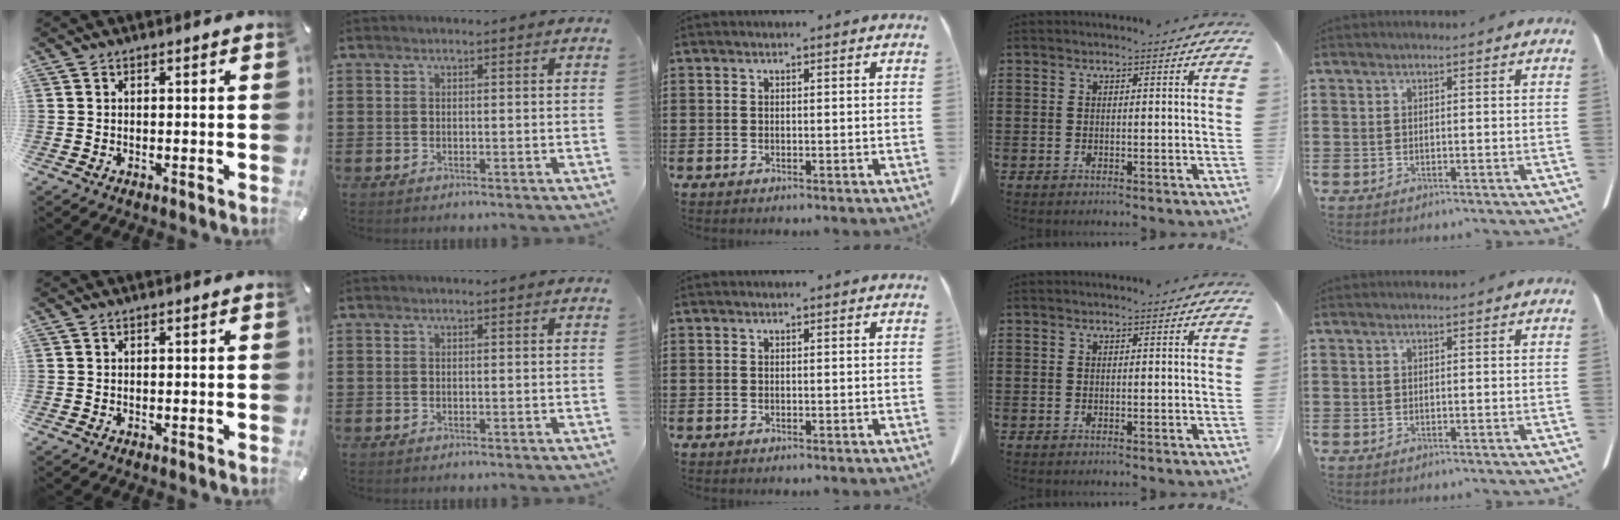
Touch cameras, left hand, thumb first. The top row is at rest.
{}